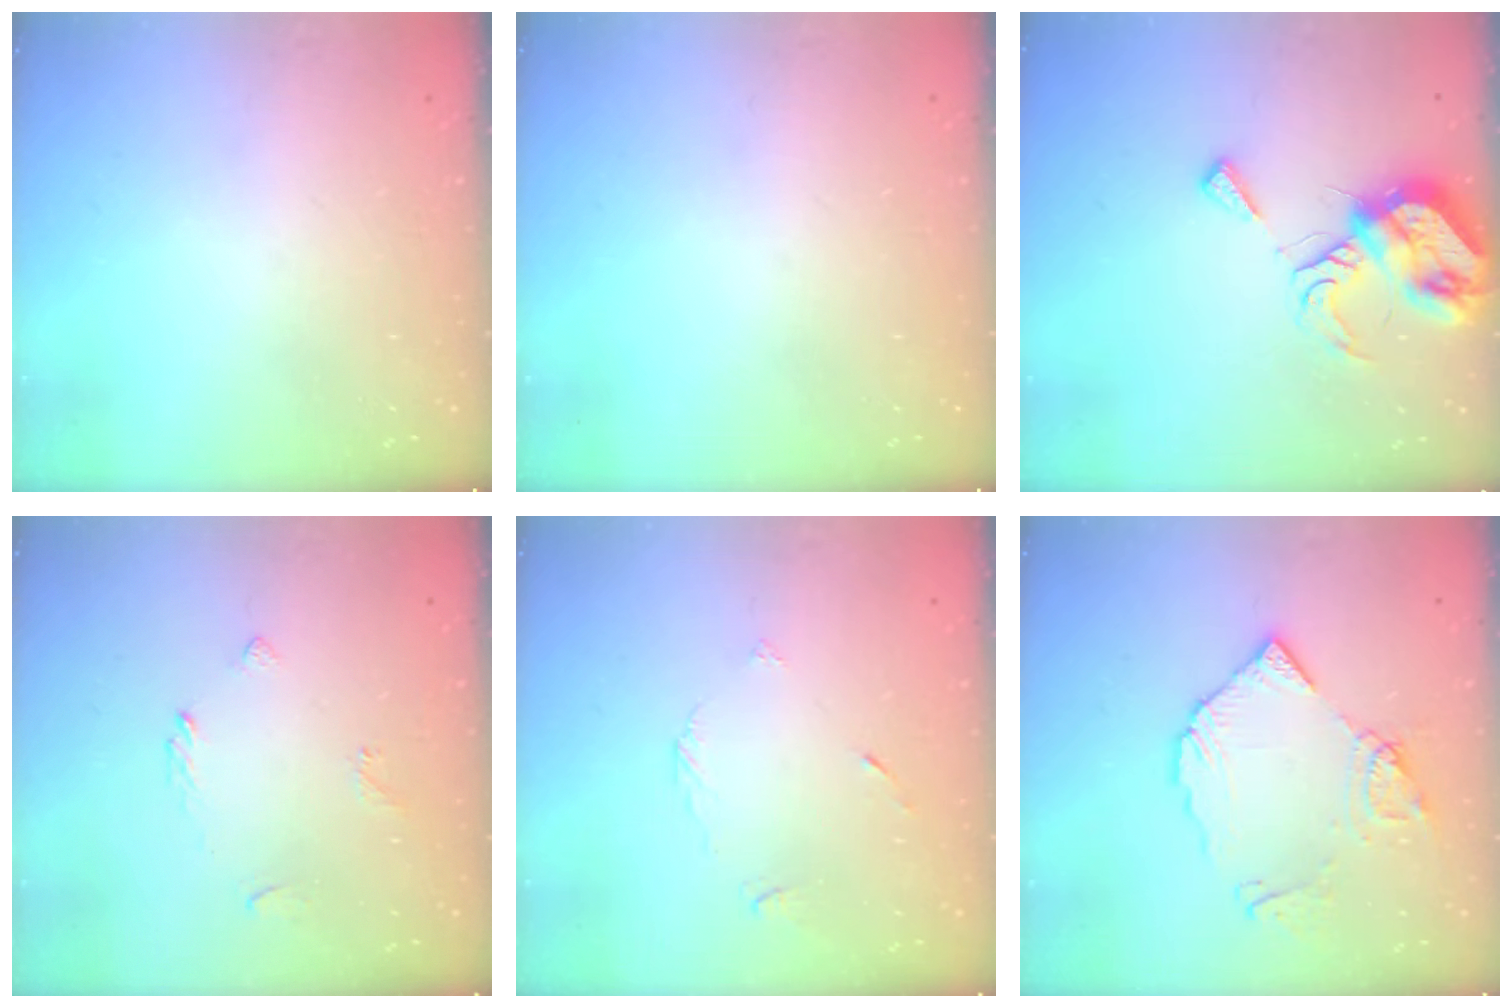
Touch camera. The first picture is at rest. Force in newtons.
{"total": 0.0}
{"total": 10.2, "press": 10.2, "slide": 1.1}
{"total": 2.8, "press": 2.7, "slide": 0.6}
{"total": 4.0, "press": 4.0, "slide": 0.4}
{"total": 13.2, "press": 13.1, "slide": 1.5}